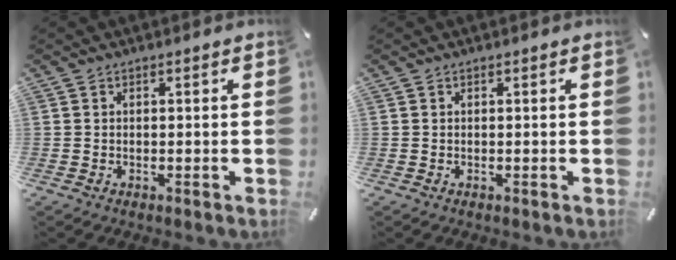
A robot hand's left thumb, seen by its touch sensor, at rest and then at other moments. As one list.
[{"total": 0.0}]